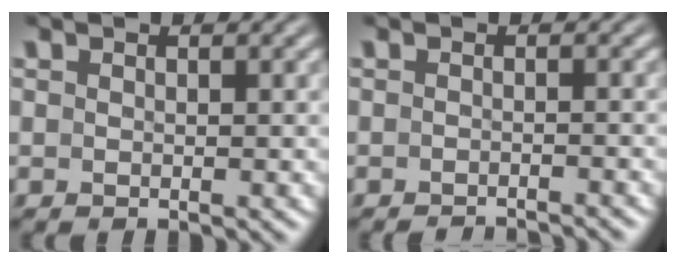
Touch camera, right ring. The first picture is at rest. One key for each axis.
{"total": 2.8, "fx": -2.7, "fy": -0.1, "fz": 0.1, "tx": -0.002, "ty": -0.008, "tz": -0.040}